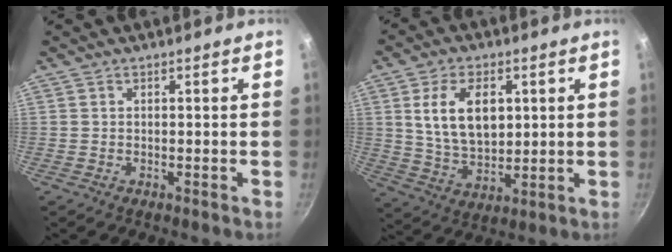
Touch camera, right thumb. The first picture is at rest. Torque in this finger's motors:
{"motor_torque": [-0.83, 1.30, 0.65, 0.02, 0.24]}